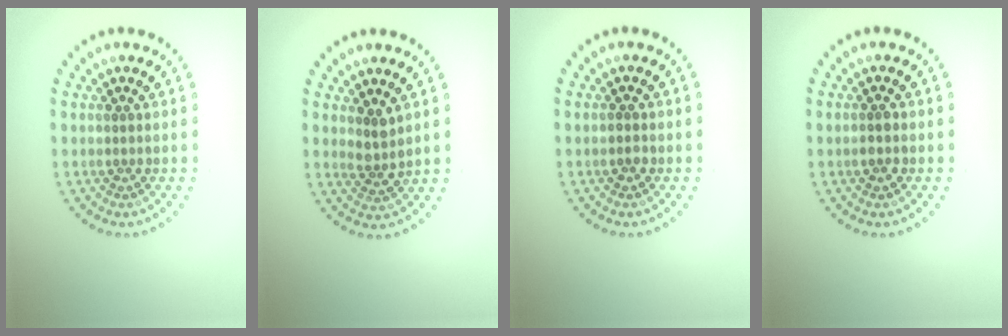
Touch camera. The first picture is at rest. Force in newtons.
{"total": 1.9, "press": 1.5, "slide": 1.1}
{"total": 0.9, "press": 0.8, "slide": 0.1}
{"total": 1.1, "press": 1.0, "slide": 0.4}